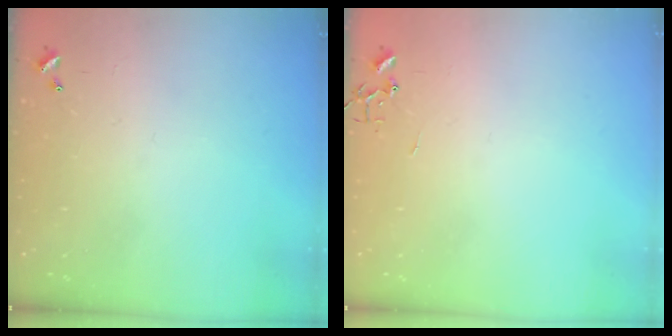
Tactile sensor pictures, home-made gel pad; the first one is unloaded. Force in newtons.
{"total": 0.0}